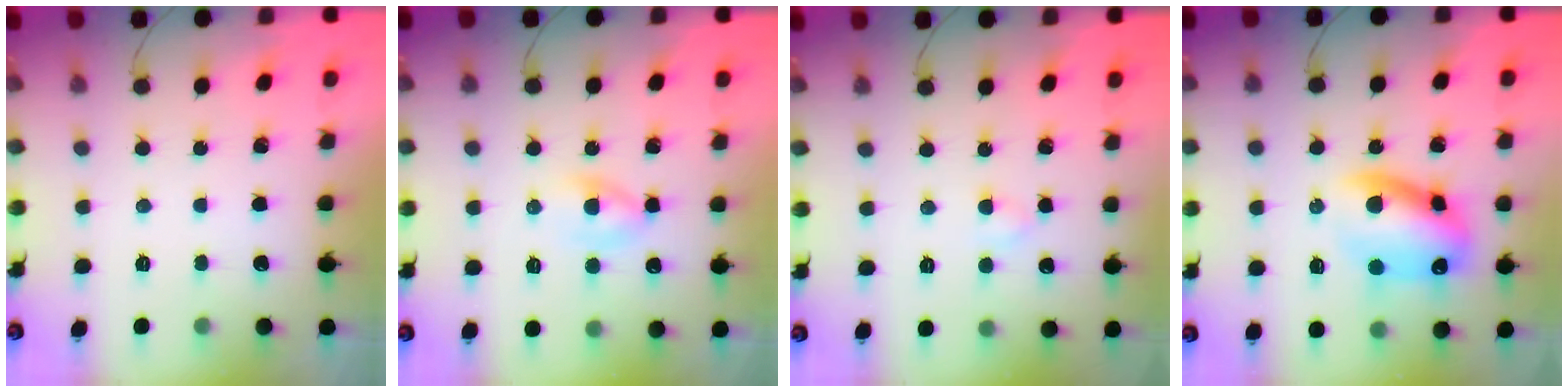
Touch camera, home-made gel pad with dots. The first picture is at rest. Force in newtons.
{"total": 3.6, "press": 3.6, "slide": 0.8}
{"total": 2.3, "press": 2.1, "slide": 0.9}
{"total": 13.1, "press": 12.8, "slide": 2.8}